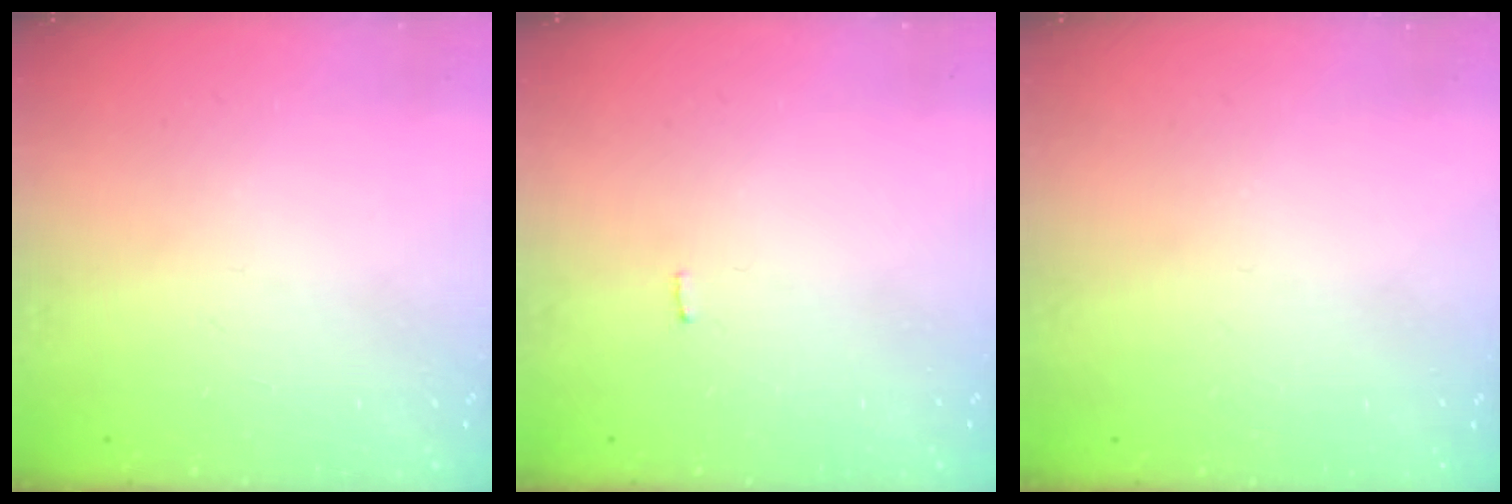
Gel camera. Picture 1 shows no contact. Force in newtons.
{"total": 1.4, "press": 1.3, "slide": 0.1}
{"total": 1.5, "press": 1.5, "slide": 0.1}